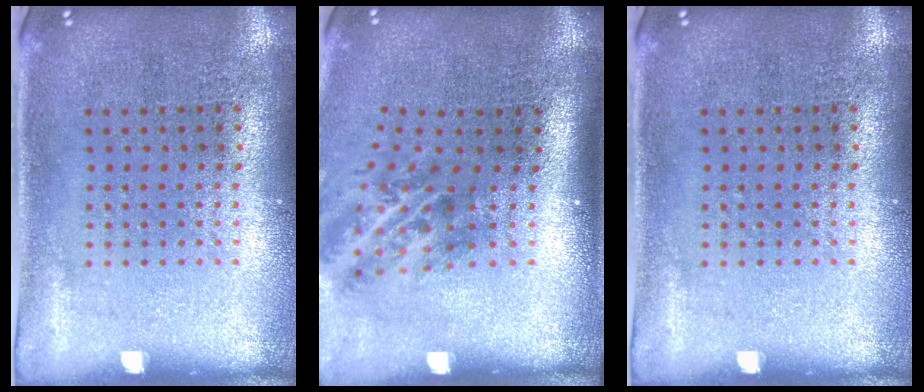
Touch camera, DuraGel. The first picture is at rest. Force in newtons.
{"total": 2.1, "press": 1.3, "slide": 1.7}
{"total": 0.0}